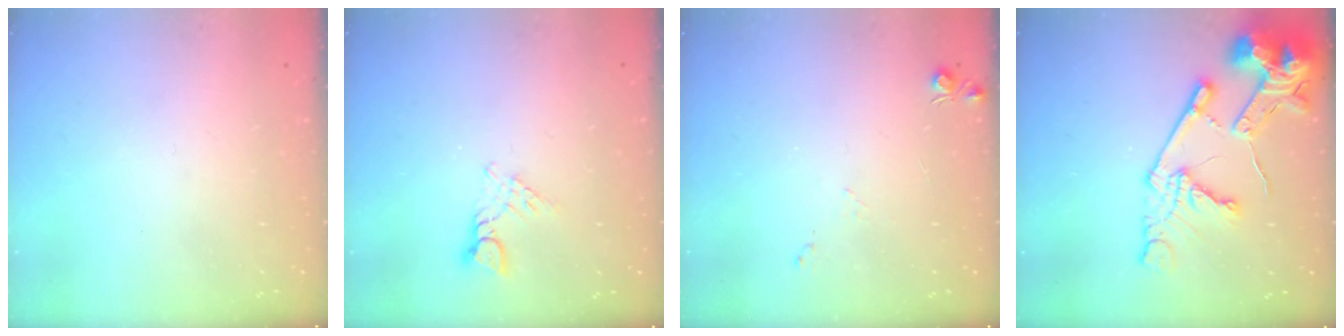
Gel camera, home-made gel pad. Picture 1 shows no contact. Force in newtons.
{"total": 3.2, "press": 3.2, "slide": 0.3}
{"total": 5.7, "press": 5.6, "slide": 0.8}
{"total": 18.7, "press": 18.6, "slide": 2.1}